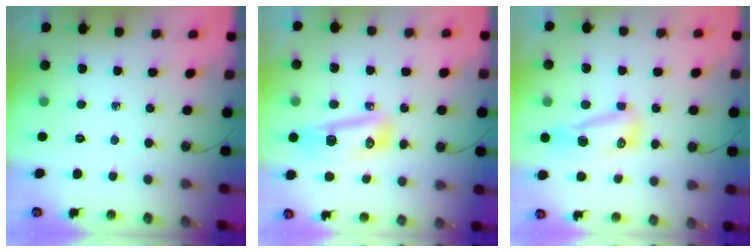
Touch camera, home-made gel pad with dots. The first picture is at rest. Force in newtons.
{"total": 14.2, "press": 11.9, "slide": 7.8}
{"total": 14.0, "press": 10.7, "slide": 9.0}